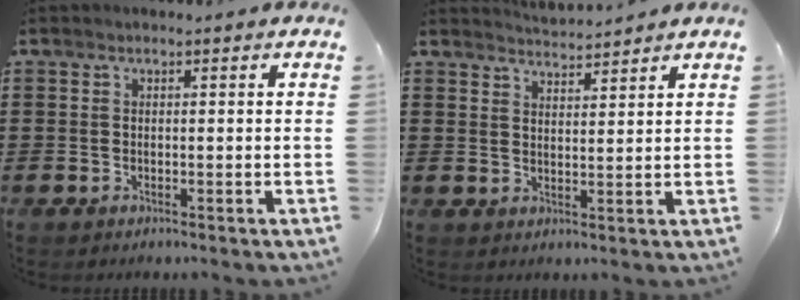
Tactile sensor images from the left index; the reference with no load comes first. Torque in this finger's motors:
{"motor_torque": [0.52, -0.61, 0.00, 0.01]}